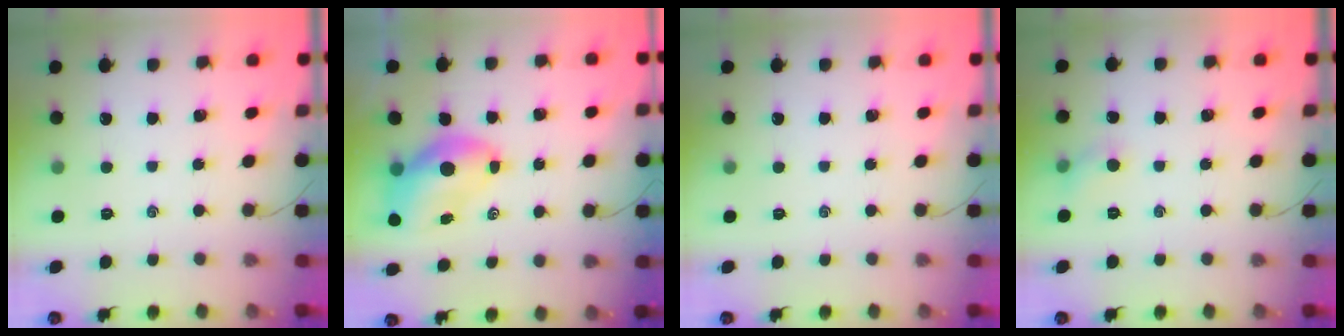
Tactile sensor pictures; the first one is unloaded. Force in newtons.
{"total": 8.7, "press": 8.3, "slide": 2.4}
{"total": 0.0}
{"total": 3.8, "press": 3.6, "slide": 1.4}